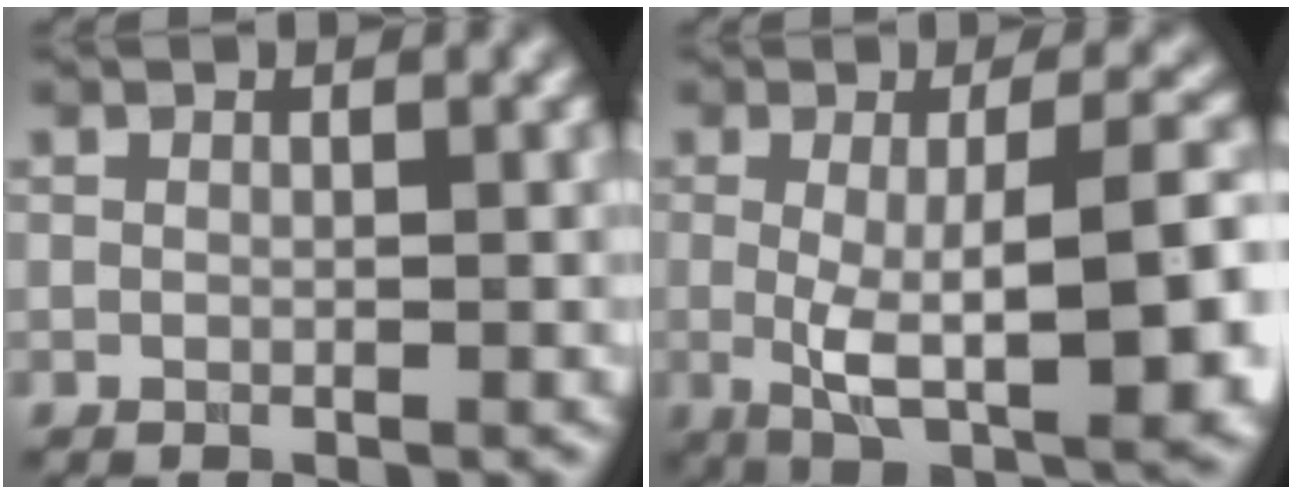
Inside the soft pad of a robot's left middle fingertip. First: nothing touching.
{"total": 11.0, "force": [-1.2, 3.0, 10.6], "torque": [-0.144, -0.015, -0.004]}